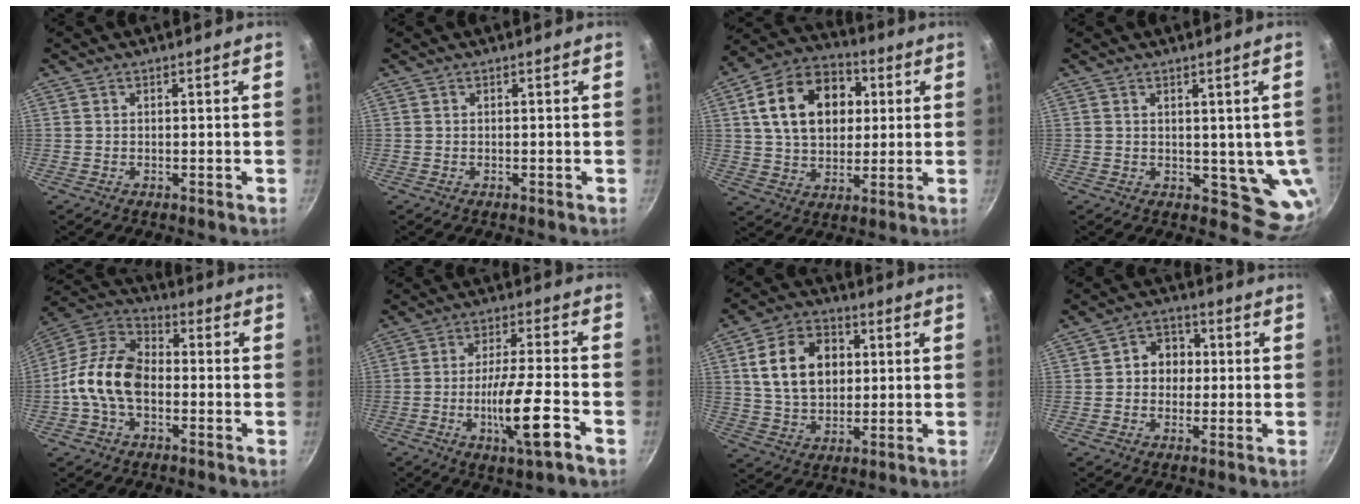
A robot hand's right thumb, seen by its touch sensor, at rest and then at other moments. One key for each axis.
{"total": 0.0}
{"total": 18.5, "fx": 4.1, "fy": 13.2, "fz": 12.2, "tx": -0.177, "ty": 0.016, "tz": 0.060}
{"total": 7.2, "fx": 1.2, "fy": 4.2, "fz": 5.7, "tx": -0.058, "ty": -0.024, "tz": 0.025}
{"total": 13.2, "fx": -2.4, "fy": 8.4, "fz": 9.9, "tx": -0.160, "ty": 0.043, "tz": -0.067}
{"total": 12.3, "fx": -4.9, "fy": 2.0, "fz": 11.1, "tx": -0.189, "ty": 0.018, "tz": -0.088}
{"total": 14.4, "fx": 2.8, "fy": 10.3, "fz": 9.7, "tx": -0.145, "ty": 0.005, "tz": 0.047}
{"total": 7.0, "fx": 0.3, "fy": 5.9, "fz": 3.7, "tx": -0.016, "ty": 0.013, "tz": -0.005}